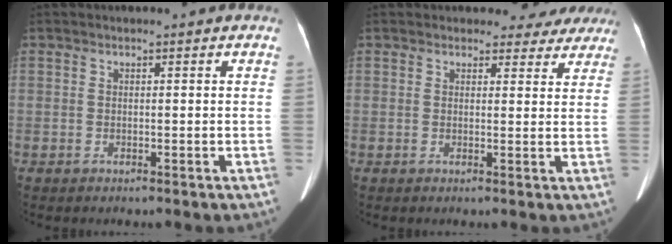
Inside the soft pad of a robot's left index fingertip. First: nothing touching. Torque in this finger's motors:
{"motor_torque": [1.03, -1.11, 0.23, 0.02]}